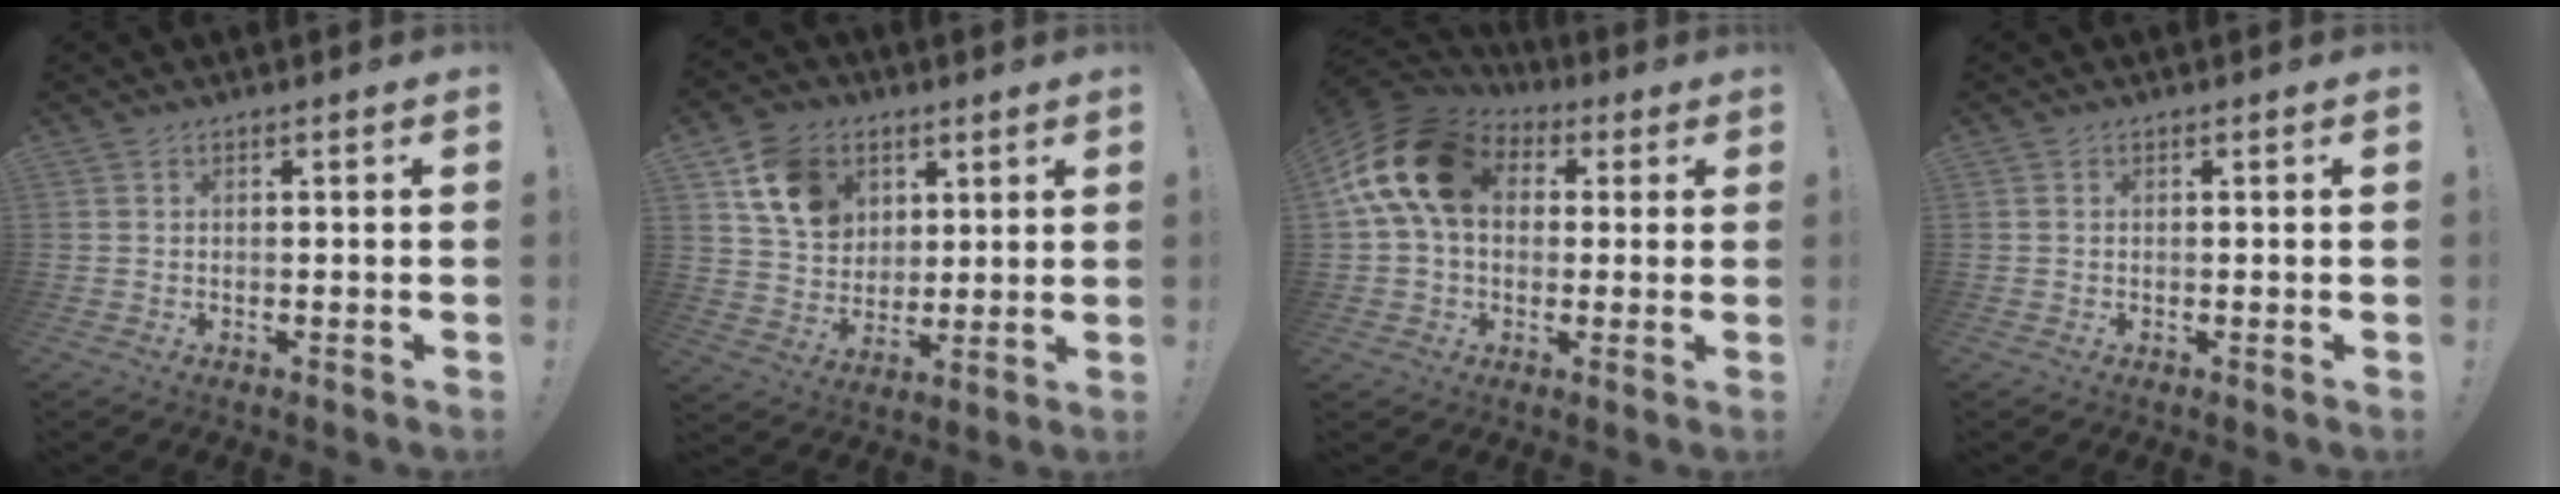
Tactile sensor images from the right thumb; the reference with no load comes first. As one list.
[{"total": 13.9, "force": [6.4, 10.8, 5.9], "torque": [-0.096, -0.019, 0.132]}, {"total": 18.8, "force": [4.9, 13.3, 12.4], "torque": [-0.223, 0.004, 0.095]}, {"total": 0.0}]